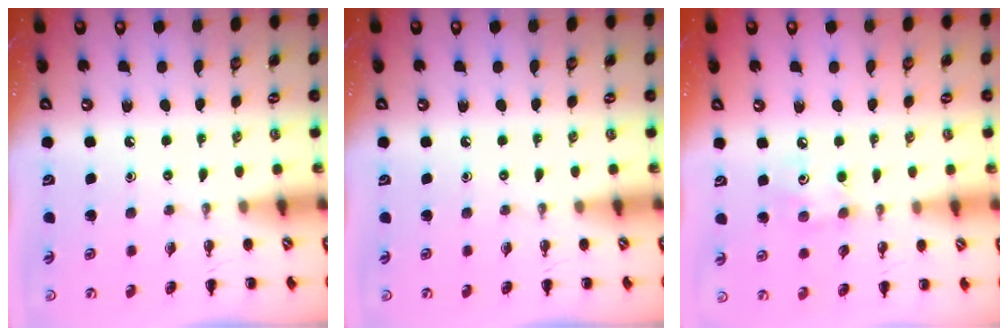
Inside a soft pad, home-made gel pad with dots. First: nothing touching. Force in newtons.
{"total": 0.0}
{"total": 4.6, "press": 4.5, "slide": 1.1}